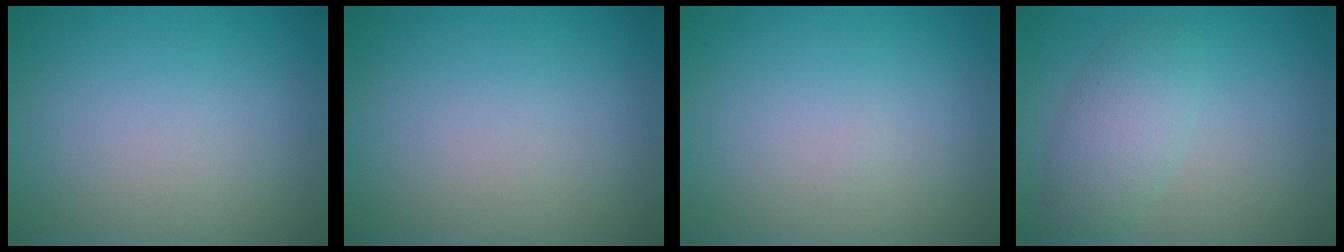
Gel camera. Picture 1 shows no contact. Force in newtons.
{"total": 0.0}
{"total": 0.0}
{"total": 3.5, "press": 3.4, "slide": 0.2}